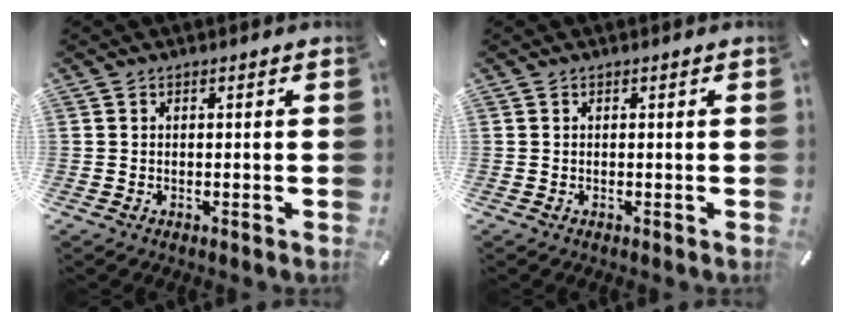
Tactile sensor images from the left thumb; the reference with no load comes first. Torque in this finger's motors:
{"motor_torque": [0.00, 0.00, -0.01, 0.02, 0.00]}